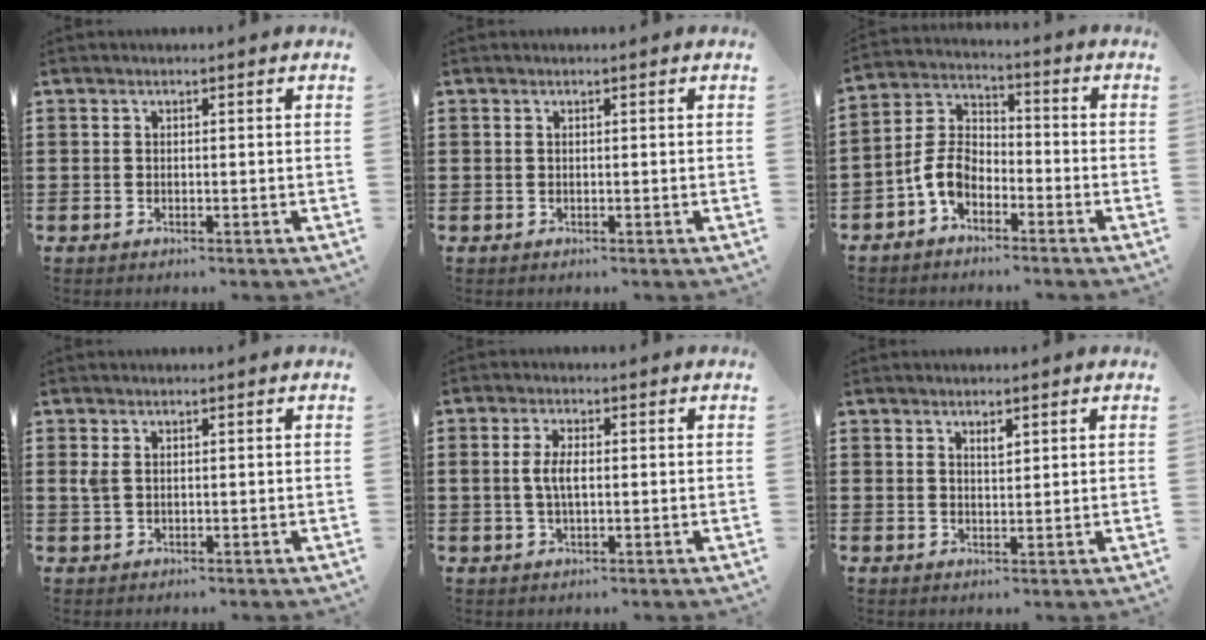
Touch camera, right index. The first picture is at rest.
{"total": 0.0}
{"total": 6.7, "force": [-3.5, 4.2, 3.9], "torque": [-0.107, 0.006, -0.076]}
{"total": 1.8, "force": [0.6, 1.0, 1.3], "torque": [-0.038, 0.002, 0.009]}
{"total": 3.7, "force": [0.1, 1.5, 3.4], "torque": [-0.081, -0.001, -0.005]}
{"total": 1.7, "force": [1.3, 0.6, 1.0], "torque": [-0.013, 0.000, 0.021]}